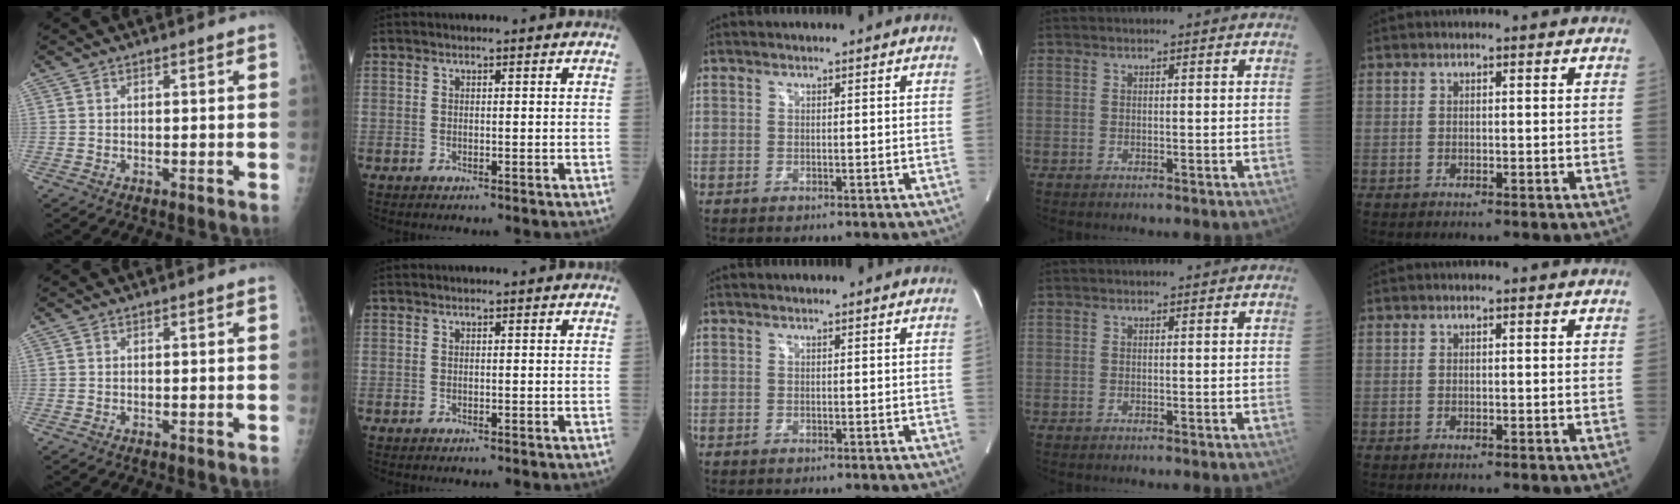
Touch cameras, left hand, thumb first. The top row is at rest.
{}